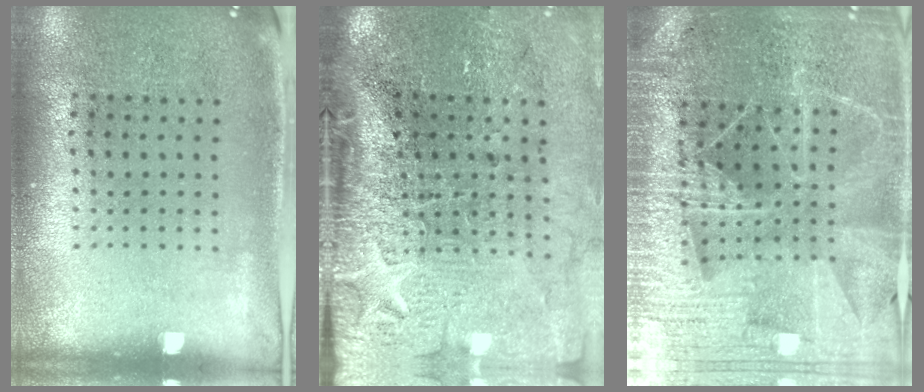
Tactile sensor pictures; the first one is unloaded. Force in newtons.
{"total": 4.6, "press": 3.6, "slide": 2.8}
{"total": 5.0, "press": 4.6, "slide": 2.1}